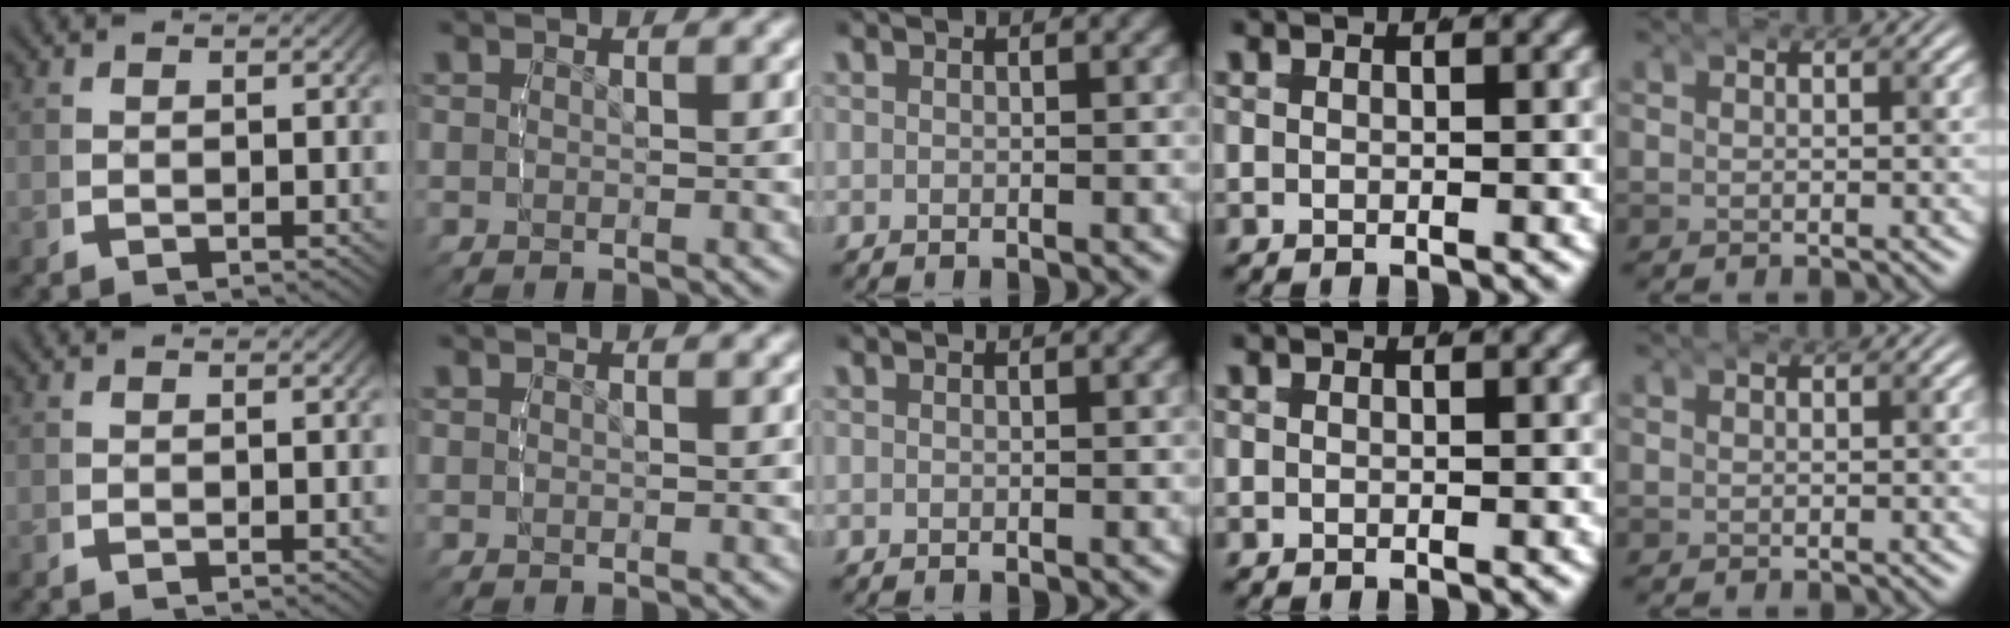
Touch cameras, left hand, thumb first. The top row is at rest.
{}